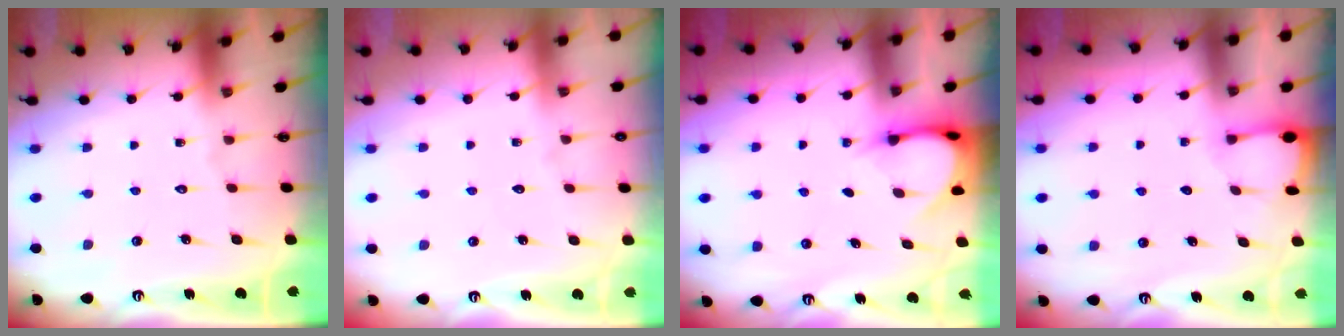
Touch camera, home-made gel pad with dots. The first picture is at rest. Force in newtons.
{"total": 2.0, "press": 2.0, "slide": 0.3}
{"total": 4.0, "press": 3.9, "slide": 0.3}
{"total": 1.3, "press": 1.3, "slide": 0.2}